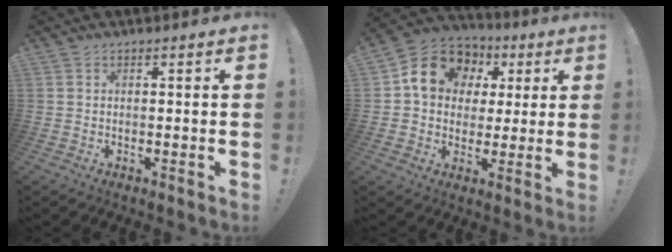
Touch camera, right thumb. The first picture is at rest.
{"total": 15.1, "force": [5.4, 12.1, 7.4], "torque": [-0.105, -0.014, 0.105]}